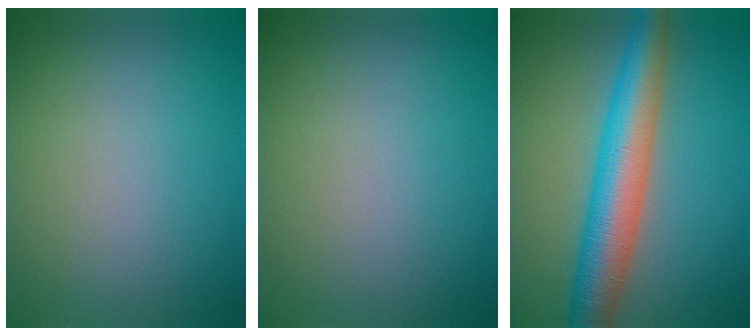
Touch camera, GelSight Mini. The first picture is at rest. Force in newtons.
{"total": 0.0}
{"total": 7.9, "press": 7.9, "slide": 0.4}